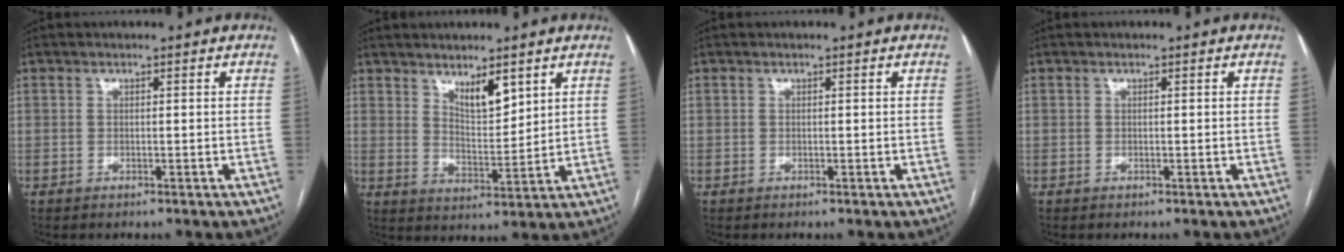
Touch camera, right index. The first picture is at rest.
{"total": 5.5, "force": [3.6, 1.6, 3.9], "torque": [-0.070, -0.011, 0.068]}
{"total": 0.0}
{"total": 0.0}